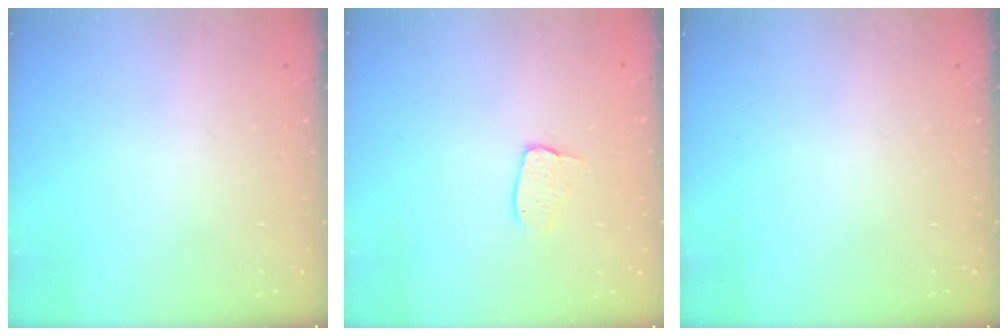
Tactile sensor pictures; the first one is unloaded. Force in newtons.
{"total": 5.2, "press": 5.2, "slide": 0.3}
{"total": 0.0}